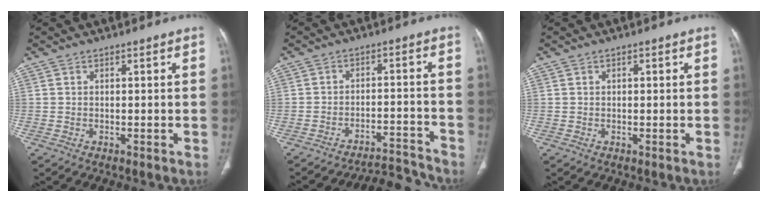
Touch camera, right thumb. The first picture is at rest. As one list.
[{"total": 8.3, "force": [-8.3, 0.4, 0.0], "torque": [-0.004, 0.075, -0.126]}, {"total": 0.9, "force": [0.3, 0.4, 0.7], "torque": [-0.014, 0.002, 0.005]}]